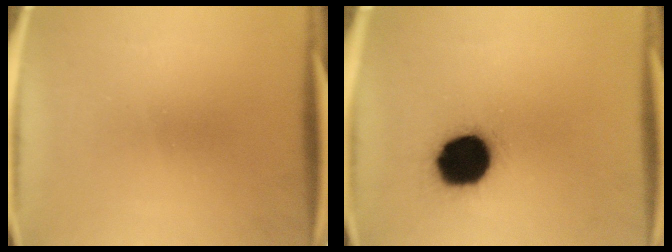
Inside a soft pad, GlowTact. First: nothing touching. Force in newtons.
{"total": 18.1}